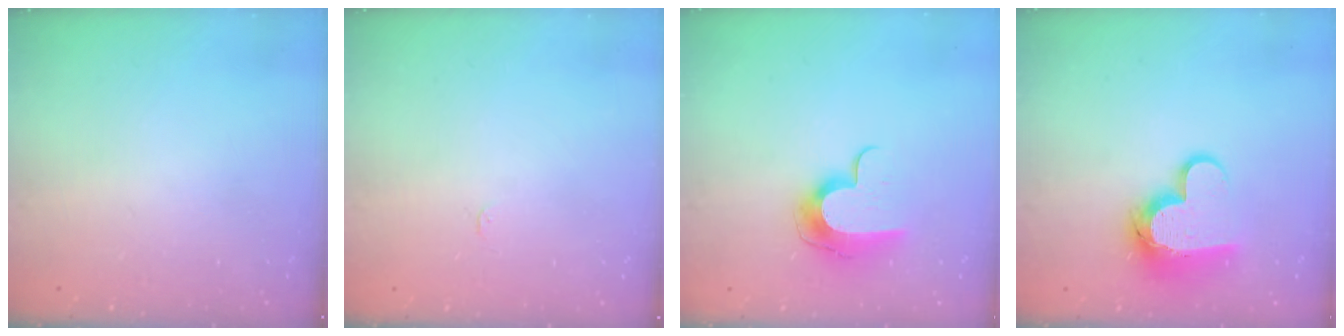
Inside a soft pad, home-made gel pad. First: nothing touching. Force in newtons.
{"total": 2.4, "press": 2.4, "slide": 0.3}
{"total": 10.3, "press": 10.3, "slide": 0.1}
{"total": 13.2, "press": 13.2, "slide": 0.9}